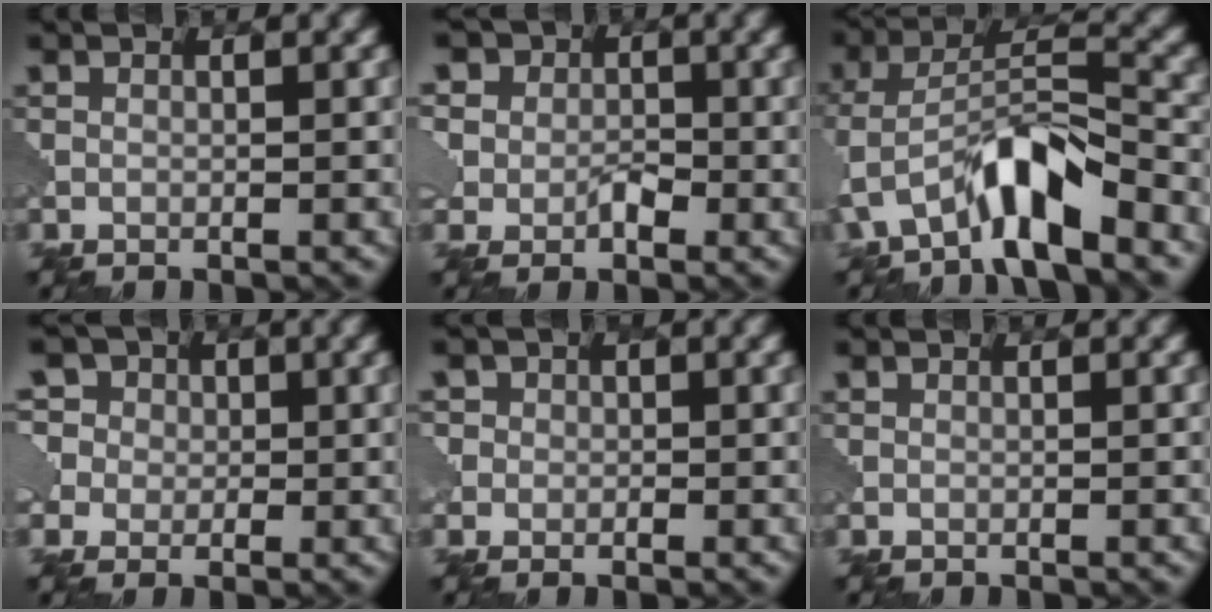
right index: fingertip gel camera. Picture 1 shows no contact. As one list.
[{"total": 7.4, "force": [1.5, 6.2, 3.7], "torque": [-0.038, 0.026, -0.018]}, {"total": 7.0, "force": [-4.2, 2.1, 5.2], "torque": [-0.101, 0.006, -0.078]}, {"total": 8.1, "force": [2.8, 6.7, 3.7], "torque": [-0.070, 0.036, 0.009]}, {"total": 2.7, "force": [0.5, 2.5, 0.9], "torque": [0.002, 0.010, -0.015]}, {"total": 0.0}]